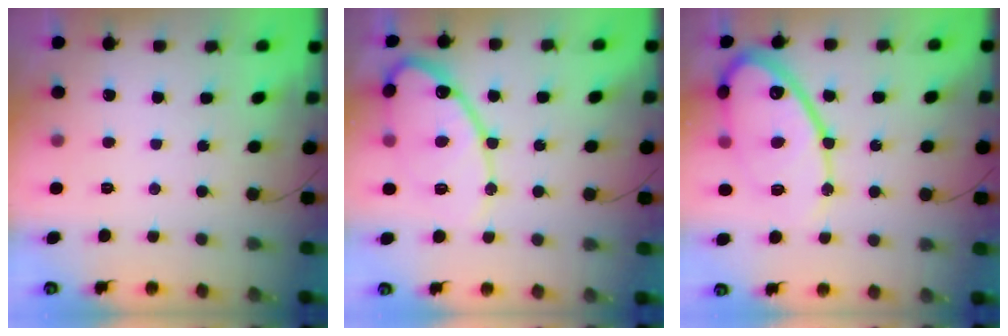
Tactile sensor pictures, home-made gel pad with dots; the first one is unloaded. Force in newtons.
{"total": 15.4, "press": 15.4, "slide": 1.1}
{"total": 19.6, "press": 19.6, "slide": 1.6}